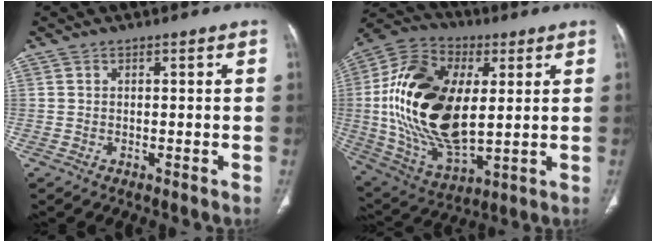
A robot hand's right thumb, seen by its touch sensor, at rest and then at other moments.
{"total": 25.6, "force": [2.9, 14.0, 21.2], "torque": [-0.406, -0.012, 0.053]}